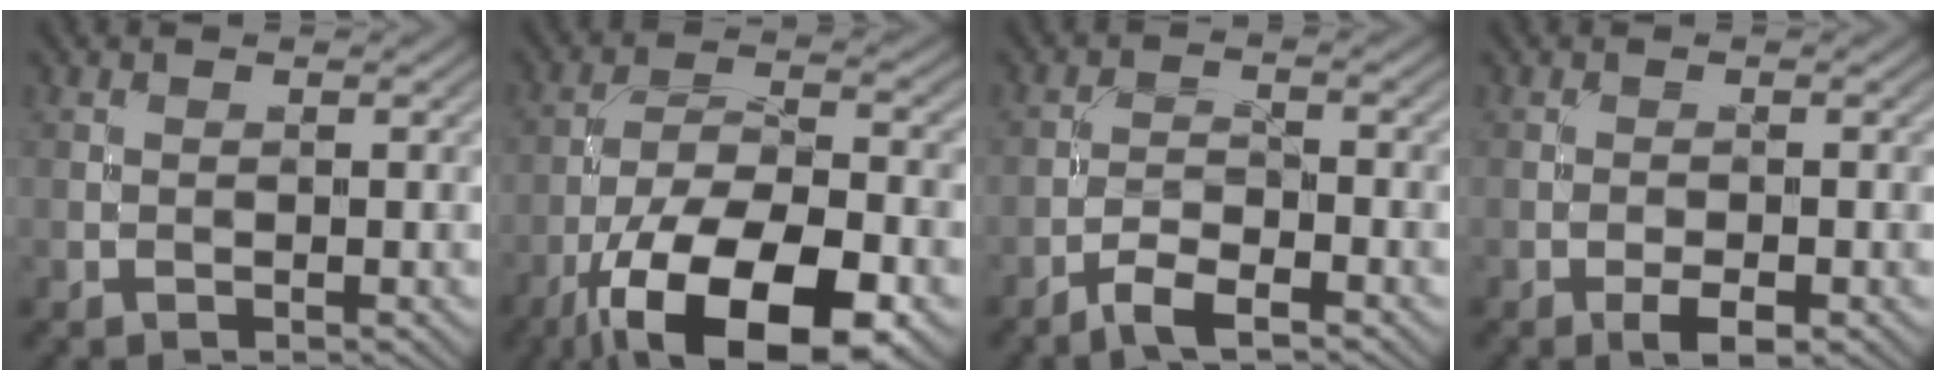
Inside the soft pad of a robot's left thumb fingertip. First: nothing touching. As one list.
[{"total": 16.6, "force": [-9.0, 6.6, 12.2], "torque": [-0.216, -0.019, -0.159]}, {"total": 3.8, "force": [-2.9, 0.8, 2.3], "torque": [-0.050, 0.000, -0.063]}, {"total": 2.3, "force": [-1.2, 0.7, 1.9], "torque": [-0.032, -0.001, -0.023]}]